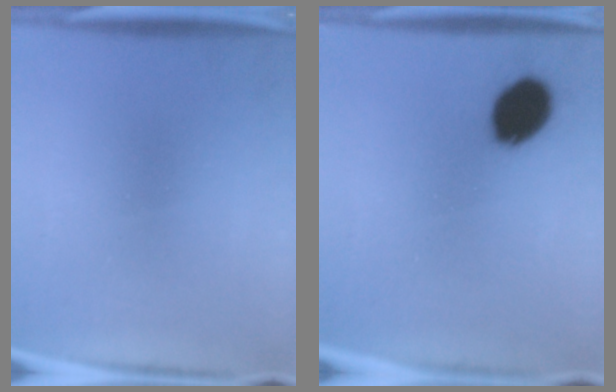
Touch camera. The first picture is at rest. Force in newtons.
{"total": 10.9}